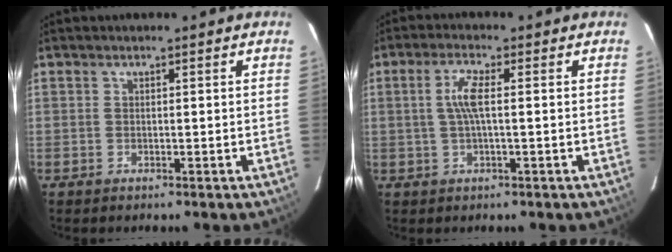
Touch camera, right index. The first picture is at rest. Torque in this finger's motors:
{"motor_torque": [0.28, -0.18, 0.28, 0.09]}